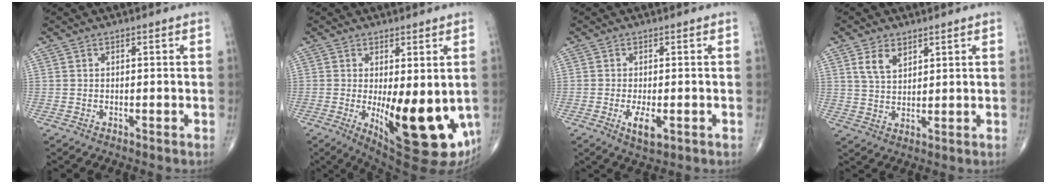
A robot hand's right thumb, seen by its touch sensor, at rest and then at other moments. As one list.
[{"total": 16.9, "force": [-2.9, 6.0, 15.6], "torque": [-0.195, -0.031, -0.018]}, {"total": 4.7, "force": [-1.5, 2.0, 4.0], "torque": [-0.071, -0.007, -0.022]}, {"total": 5.1, "force": [2.7, 3.0, 3.1], "torque": [-0.046, -0.015, 0.055]}]